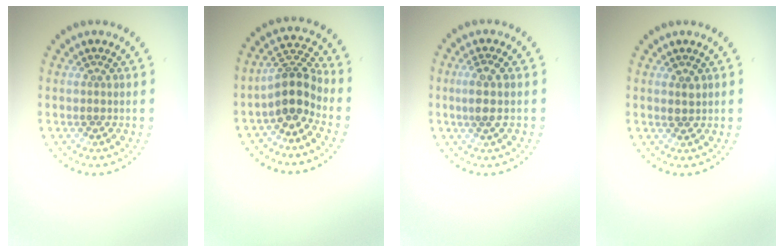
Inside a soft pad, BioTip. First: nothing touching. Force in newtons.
{"total": 3.9, "press": 3.1, "slide": 2.4}
{"total": 1.7, "press": 1.4, "slide": 0.9}
{"total": 0.8, "press": 0.8, "slide": 0.2}